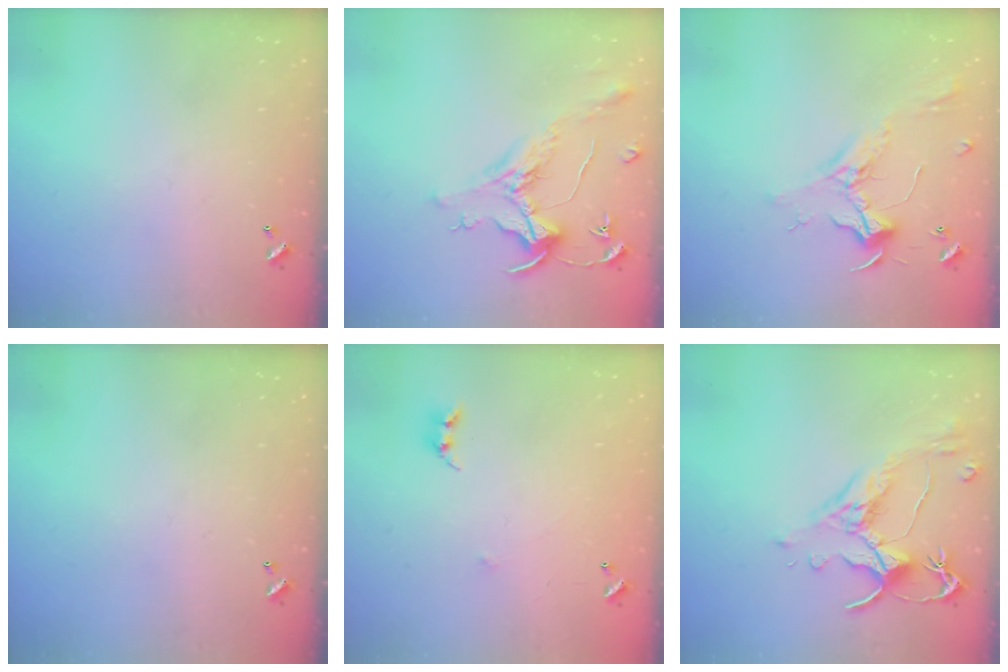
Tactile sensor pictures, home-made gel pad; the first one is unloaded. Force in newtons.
{"total": 1.6, "press": 1.4, "slide": 0.7}
{"total": 2.4, "press": 2.3, "slide": 0.8}
{"total": 0.0}
{"total": 4.4, "press": 4.4, "slide": 0.3}
{"total": 2.6, "press": 2.2, "slide": 1.3}